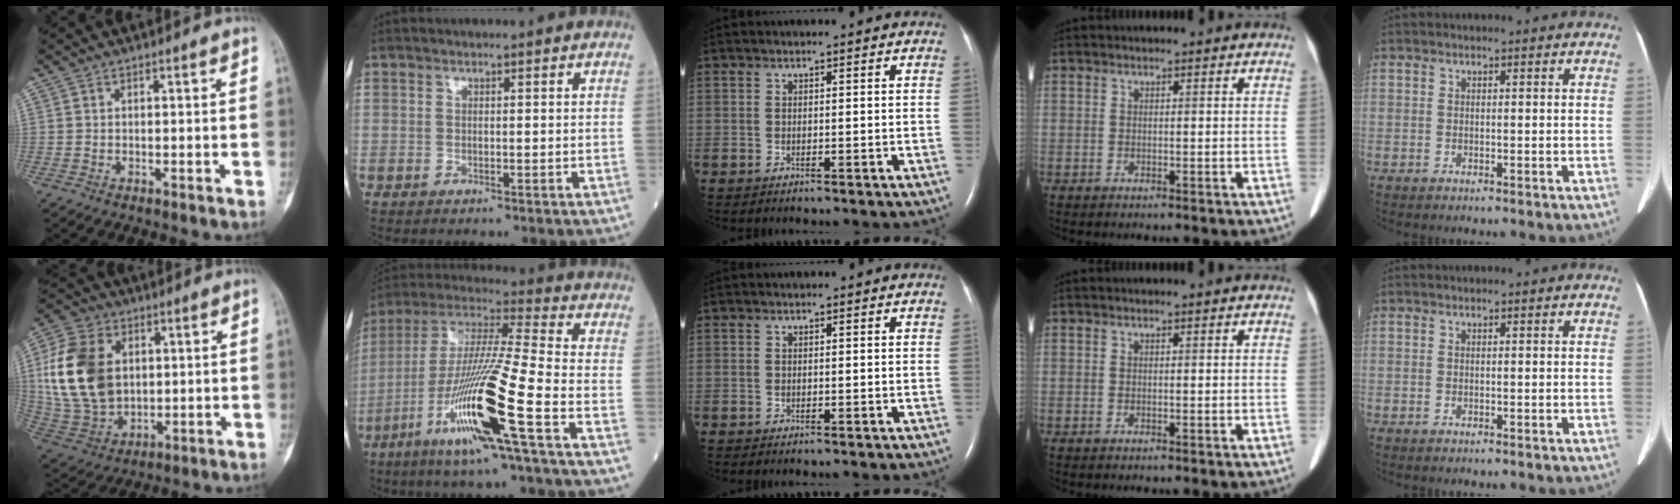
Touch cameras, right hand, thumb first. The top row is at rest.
{"thumb": {"total": 18.9, "force": [3.2, 13.4, 12.9], "torque": [-0.246, -0.004, 0.072]}, "index": {"total": 19.0, "force": [-7.6, -0.3, 17.4], "torque": [-0.368, -0.030, -0.153]}}